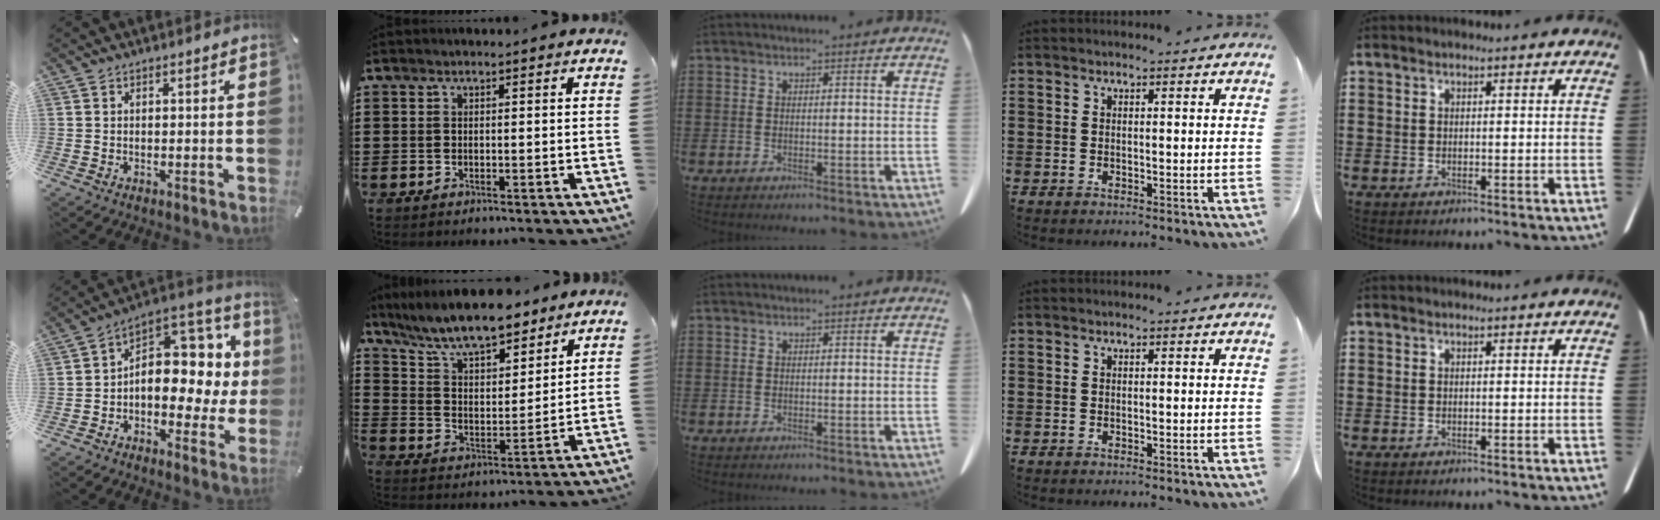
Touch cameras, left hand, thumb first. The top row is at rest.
{"thumb": {"total": 11.9, "force": [0.8, 8.8, 8.1], "torque": [-0.101, -0.025, 0.013]}, "index": {"total": 10.0, "force": [8.7, 2.0, 4.6], "torque": [-0.121, -0.035, 0.158]}}